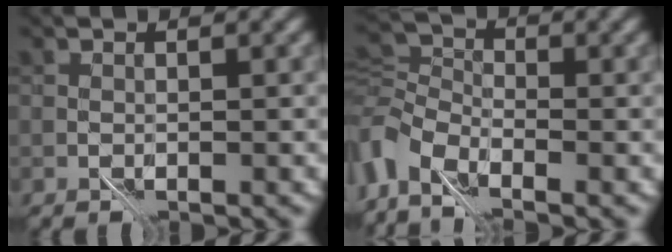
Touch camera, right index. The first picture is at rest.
{"total": 5.2, "force": [-3.5, 2.8, 2.6], "torque": [-0.055, -0.002, -0.087]}